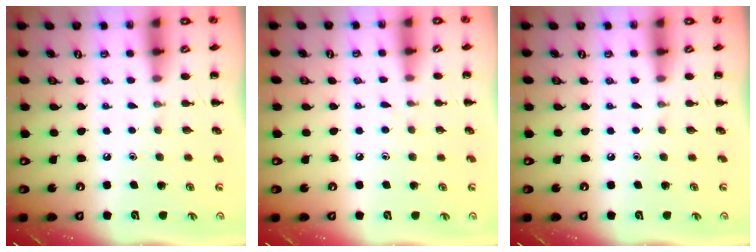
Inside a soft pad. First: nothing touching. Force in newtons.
{"total": 2.7, "press": 2.4, "slide": 1.4}
{"total": 0.0}